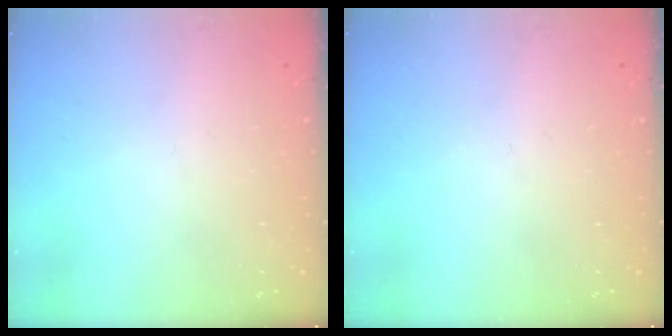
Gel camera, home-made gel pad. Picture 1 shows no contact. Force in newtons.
{"total": 0.0}